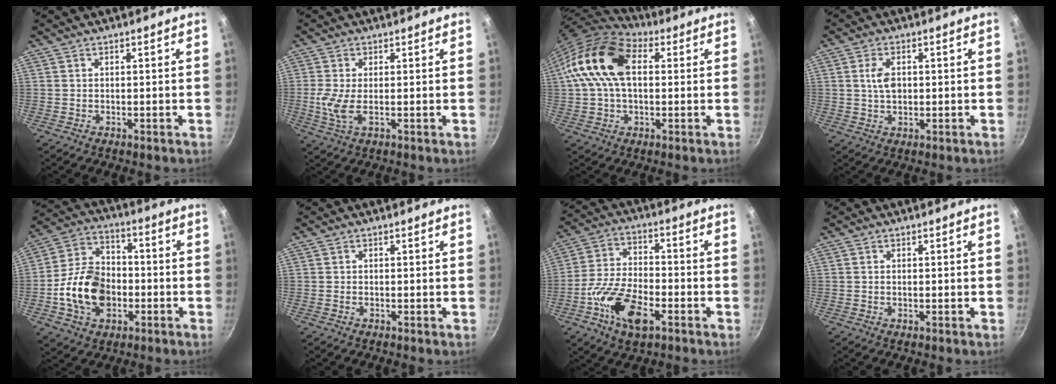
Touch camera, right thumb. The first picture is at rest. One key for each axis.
{"total": 4.5, "fx": -0.2, "fy": 1.5, "fz": 4.3, "tx": -0.099, "ty": -0.005, "tz": -0.004}
{"total": 16.0, "fx": 2.8, "fy": 10.1, "fz": 12.1, "tx": -0.217, "ty": 0.023, "tz": 0.031}
{"total": 4.2, "fx": 0.5, "fy": 2.6, "fz": 3.2, "tx": -0.052, "ty": 0.003, "tz": 0.008}
{"total": 15.4, "fx": -3.4, "fy": 11.1, "fz": 10.2, "tx": -0.160, "ty": 0.032, "tz": -0.068}
{"total": 0.0}
{"total": 13.5, "fx": -5.5, "fy": 6.6, "fz": 10.3, "tx": -0.191, "ty": 0.029, "tz": -0.110}
{"total": 0.0}